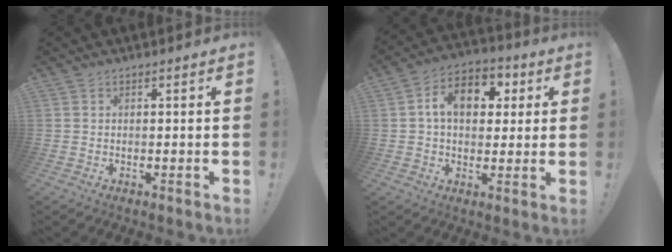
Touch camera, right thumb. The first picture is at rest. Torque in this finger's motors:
{"motor_torque": [1.67, 1.68, 0.06, 0.05, 0.02]}